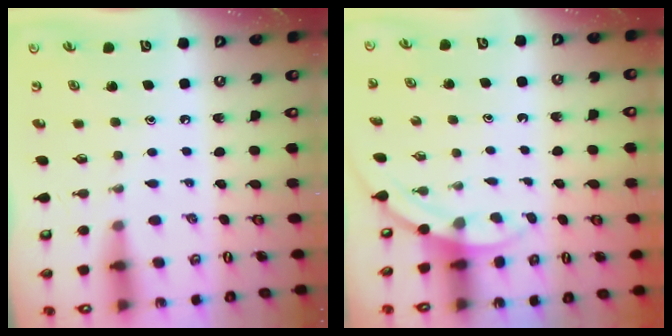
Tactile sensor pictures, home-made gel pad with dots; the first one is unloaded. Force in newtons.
{"total": 2.6, "press": 2.6, "slide": 0.1}